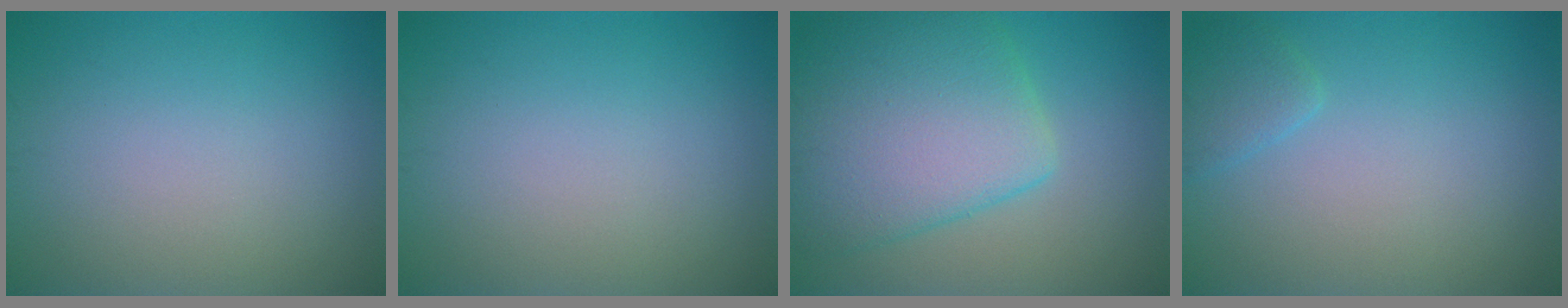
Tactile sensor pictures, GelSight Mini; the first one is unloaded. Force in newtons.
{"total": 0.0}
{"total": 8.9, "press": 8.9, "slide": 0.4}
{"total": 1.5, "press": 1.5, "slide": 0.1}